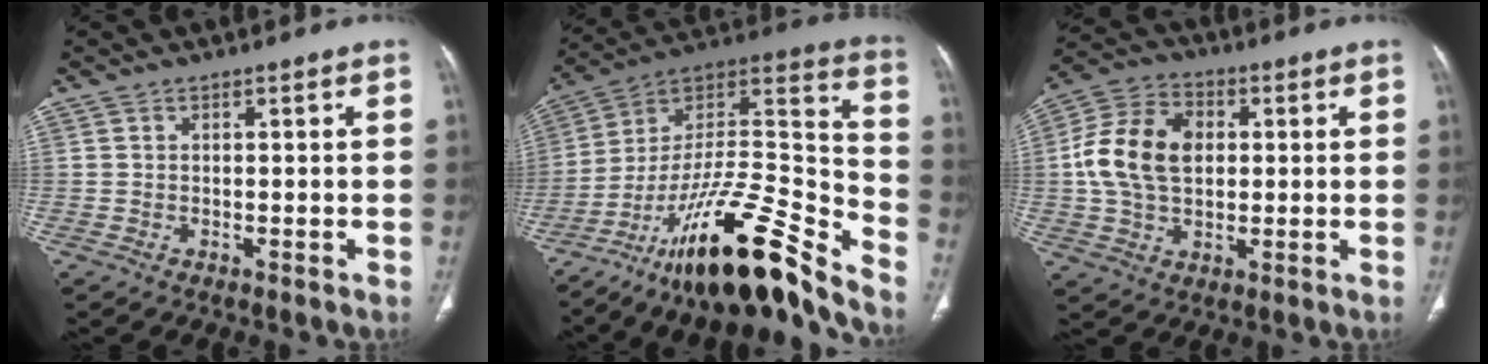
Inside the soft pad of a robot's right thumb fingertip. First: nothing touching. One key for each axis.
{"total": 26.7, "fx": -19.5, "fy": 5.4, "fz": 17.5, "tx": -0.254, "ty": 0.103, "tz": -0.331}
{"total": 13.8, "fx": 1.3, "fy": 9.6, "fz": 9.8, "tx": -0.171, "ty": 0.017, "tz": 0.018}